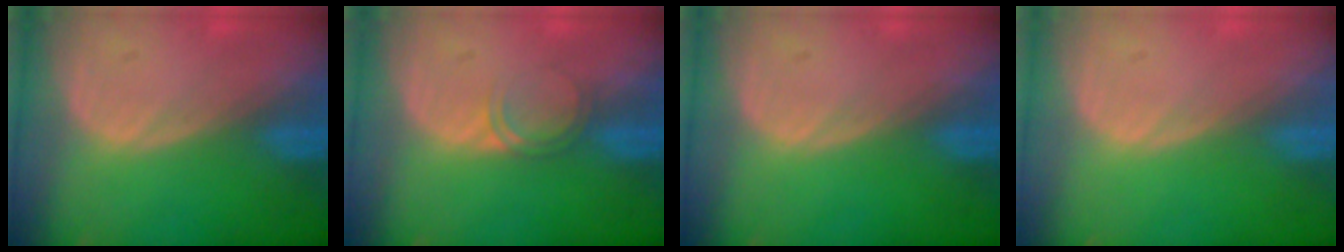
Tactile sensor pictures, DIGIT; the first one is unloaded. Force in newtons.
{"total": 2.0, "press": 2.0, "slide": 0.2}
{"total": 0.0}
{"total": 0.0}